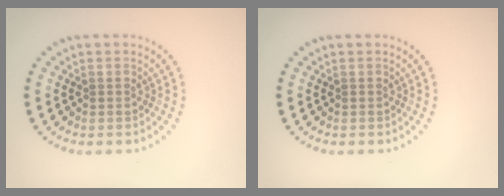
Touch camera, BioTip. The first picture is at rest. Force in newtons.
{"total": 0.0}